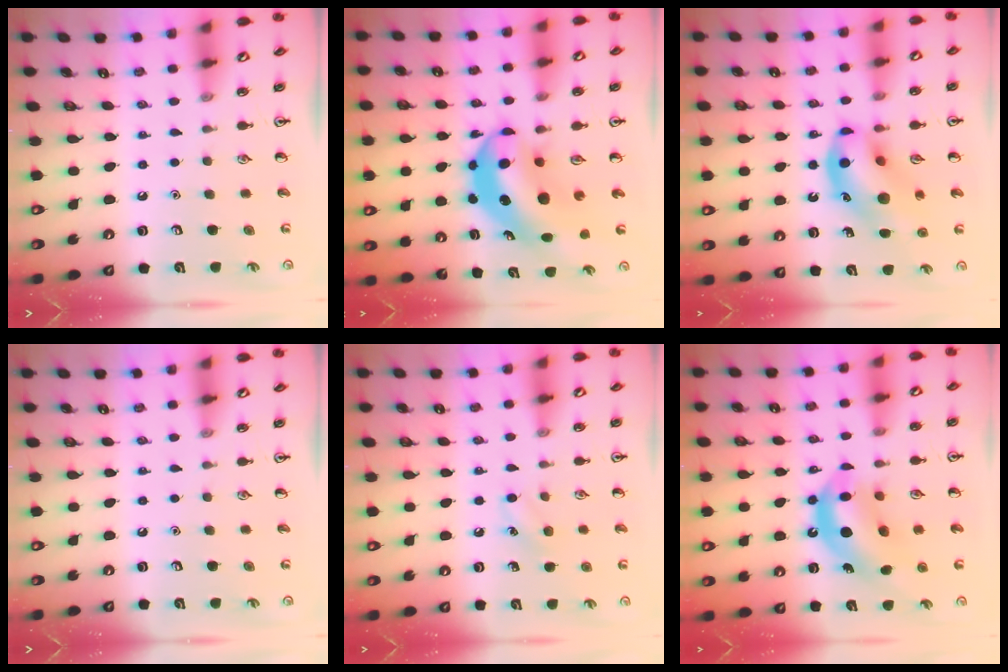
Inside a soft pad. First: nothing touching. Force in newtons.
{"total": 9.5, "press": 9.2, "slide": 2.6}
{"total": 15.0, "press": 14.6, "slide": 3.2}
{"total": 0.0}
{"total": 6.1, "press": 5.8, "slide": 1.6}
{"total": 12.9, "press": 12.3, "slide": 3.8}